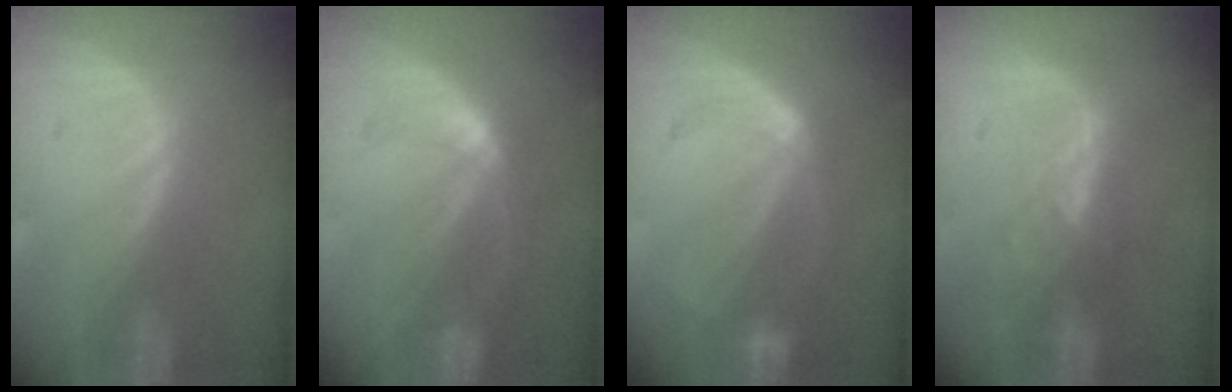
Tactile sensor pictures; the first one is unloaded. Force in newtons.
{"total": 5.4, "press": 5.0, "slide": 2.2}
{"total": 5.7, "press": 5.4, "slide": 1.9}
{"total": 3.4, "press": 3.3, "slide": 0.6}